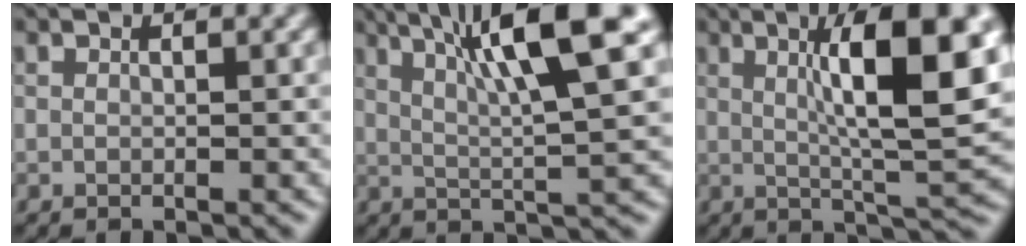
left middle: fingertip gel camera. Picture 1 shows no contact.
{"total": 9.8, "force": [4.1, 1.5, 8.8], "torque": [-0.123, 0.015, 0.065]}
{"total": 10.3, "force": [2.3, 1.9, 9.8], "torque": [-0.136, 0.003, 0.040]}